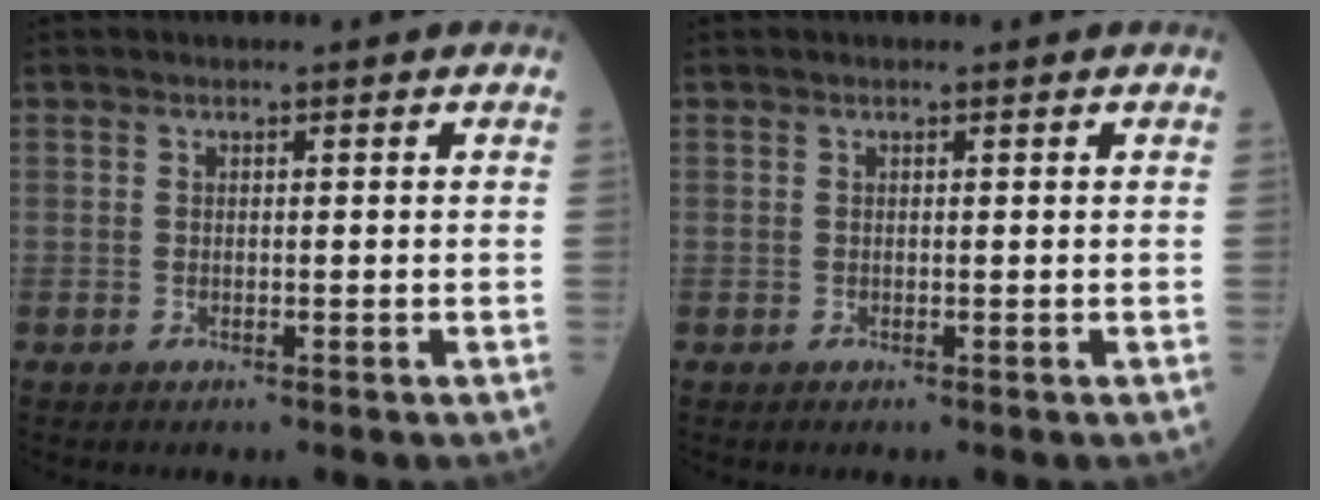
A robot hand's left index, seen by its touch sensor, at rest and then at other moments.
{"total": 0.0}